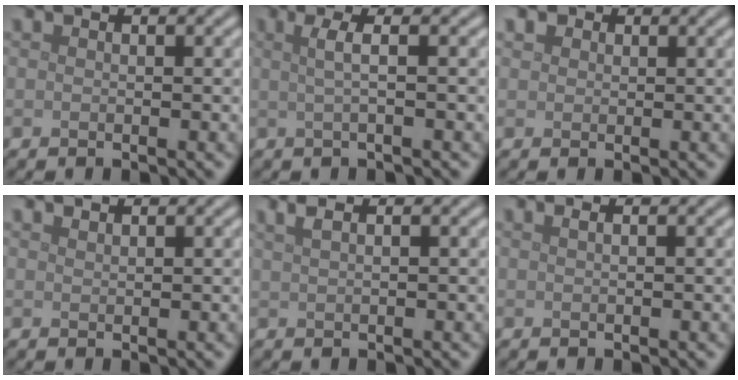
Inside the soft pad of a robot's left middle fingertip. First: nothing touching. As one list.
[{"total": 2.4, "force": [0.4, 0.7, 2.3], "torque": [-0.036, 0.004, 0.001]}, {"total": 1.4, "force": [0.8, 1.1, 0.5], "torque": [-0.009, 0.002, 0.008]}, {"total": 0.6, "force": [0.5, 0.1, 0.1], "torque": [0.001, -0.001, 0.012]}, {"total": 2.3, "force": [1.4, 0.9, 1.6], "torque": [-0.019, 0.003, 0.012]}, {"total": 0.9, "force": [0.4, 0.4, 0.7], "torque": [-0.007, 0.000, 0.003]}]